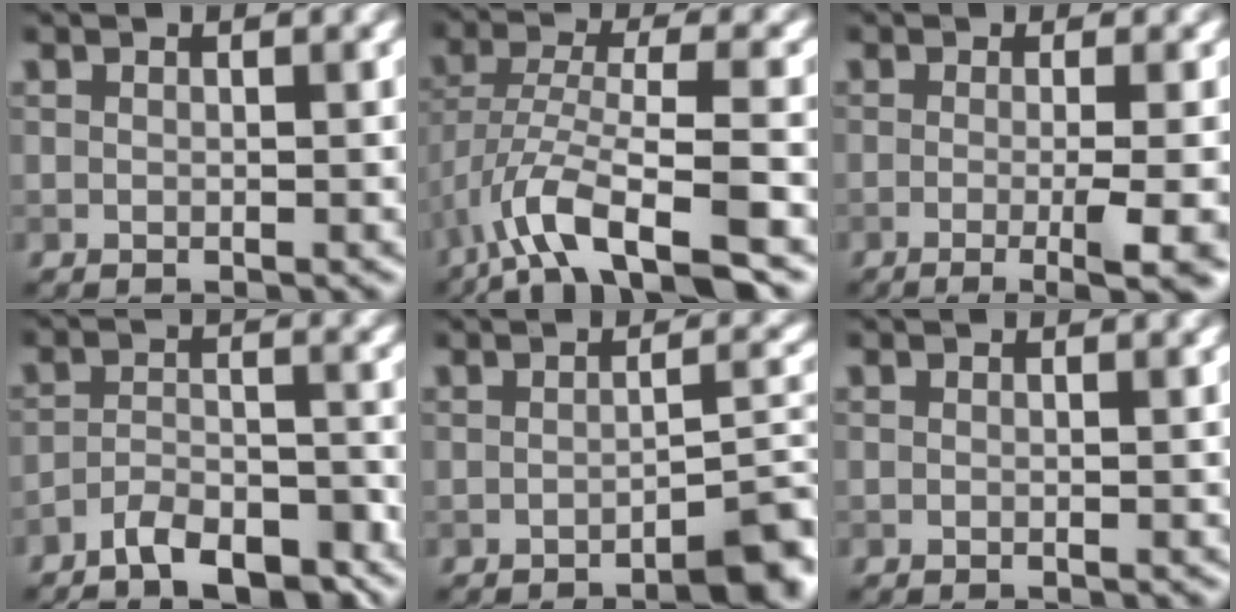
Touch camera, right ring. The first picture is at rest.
{"total": 7.4, "force": [-4.2, 2.2, 5.6], "torque": [-0.108, 0.000, -0.083]}
{"total": 6.1, "force": [-1.1, 1.8, 5.7], "torque": [-0.065, -0.010, -0.018]}
{"total": 5.6, "force": [-4.5, 1.9, 2.8], "torque": [-0.043, -0.001, -0.079]}
{"total": 3.6, "force": [-2.5, 0.7, 2.6], "torque": [-0.027, 0.014, -0.040]}
{"total": 0.0}